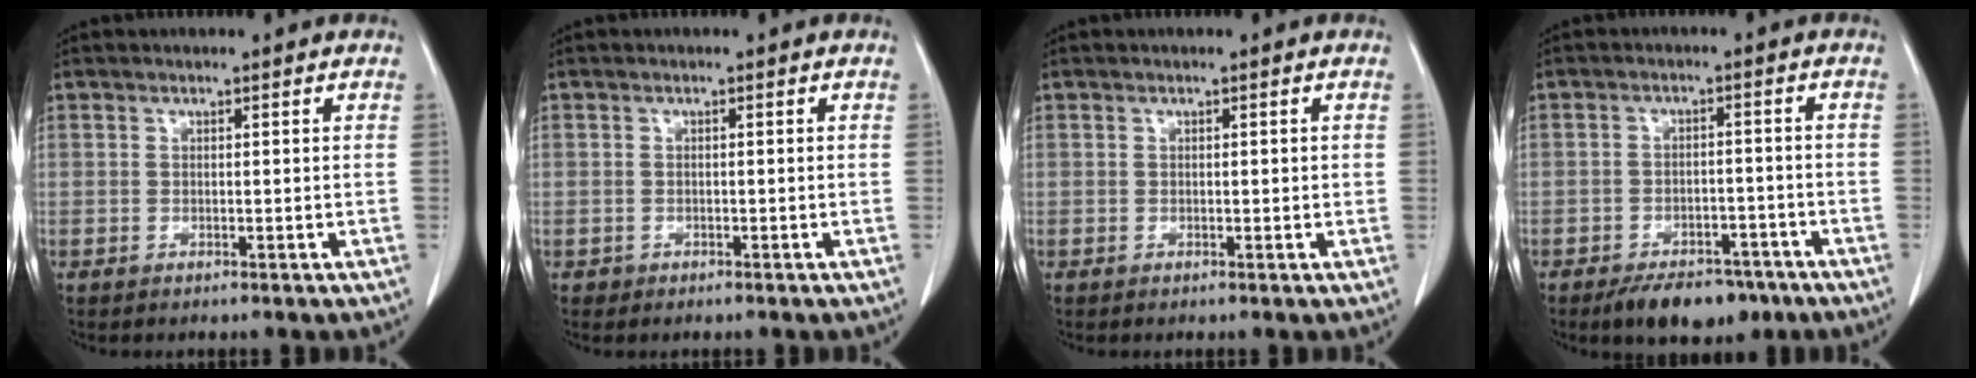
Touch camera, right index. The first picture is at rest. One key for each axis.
{"total": 0.8, "fx": -0.4, "fy": 0.7, "fz": -0.1, "tx": -0.004, "ty": 0.004, "tz": -0.008}
{"total": 0.6, "fx": 0.0, "fy": 0.2, "fz": 0.6, "tx": -0.005, "ty": 0.001, "tz": 0.001}
{"total": 8.4, "fx": -5.9, "fy": 4.2, "fz": 4.2, "tx": -0.050, "ty": 0.006, "tz": -0.086}